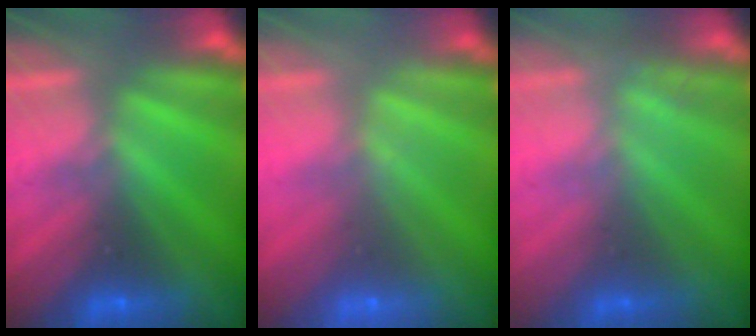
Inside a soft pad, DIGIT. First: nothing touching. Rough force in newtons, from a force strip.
{"total": 1.8}
{"total": 2.6}